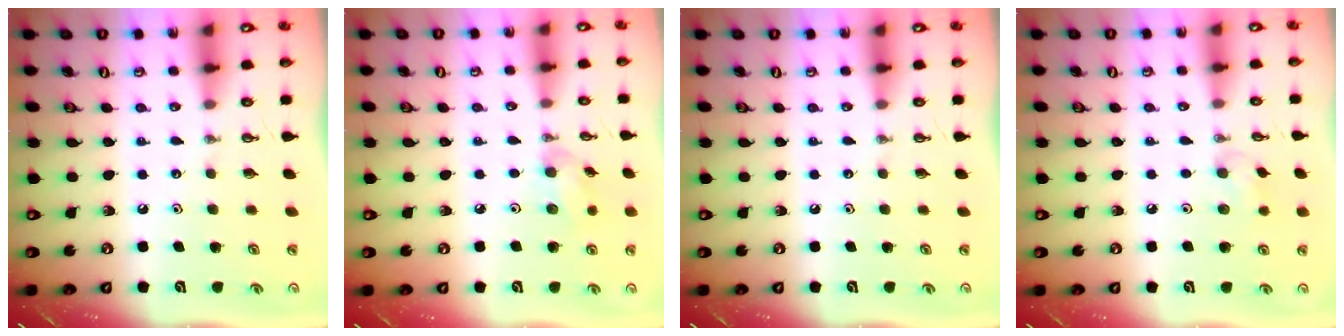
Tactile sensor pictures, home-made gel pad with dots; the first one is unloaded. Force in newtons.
{"total": 6.2, "press": 6.2, "slide": 0.6}
{"total": 0.0}
{"total": 6.0, "press": 5.7, "slide": 1.9}